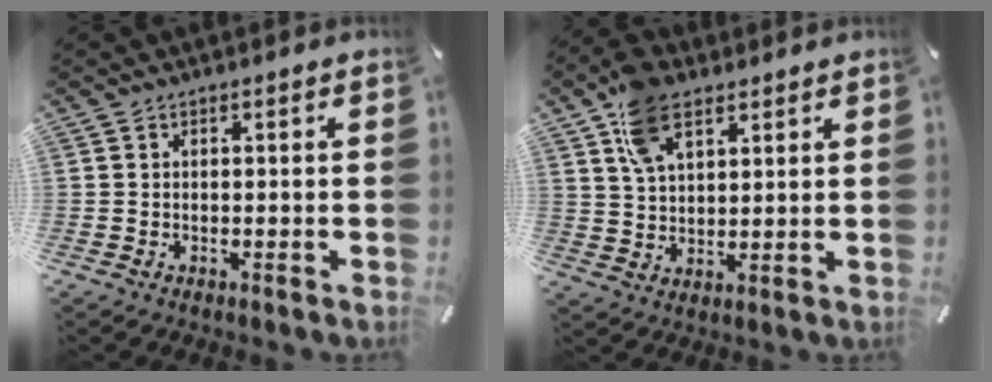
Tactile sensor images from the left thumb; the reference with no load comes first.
{"total": 10.1, "force": [5.6, 5.8, 6.2], "torque": [-0.125, -0.003, 0.109]}